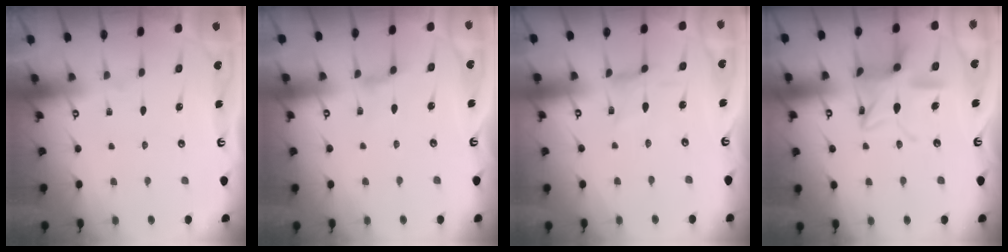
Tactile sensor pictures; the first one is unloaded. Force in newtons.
{"total": 2.7, "press": 2.6, "slide": 0.5}
{"total": 0.0}
{"total": 13.5, "press": 13.5, "slide": 1.0}